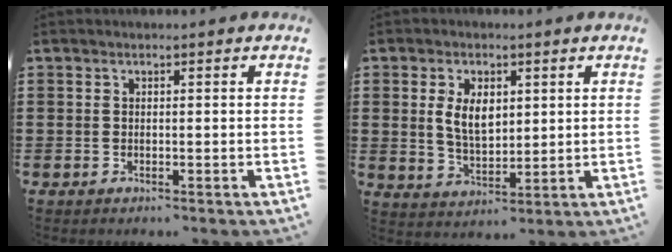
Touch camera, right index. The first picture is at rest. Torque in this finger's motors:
{"motor_torque": [0.88, 0.74, 0.21, 0.06]}